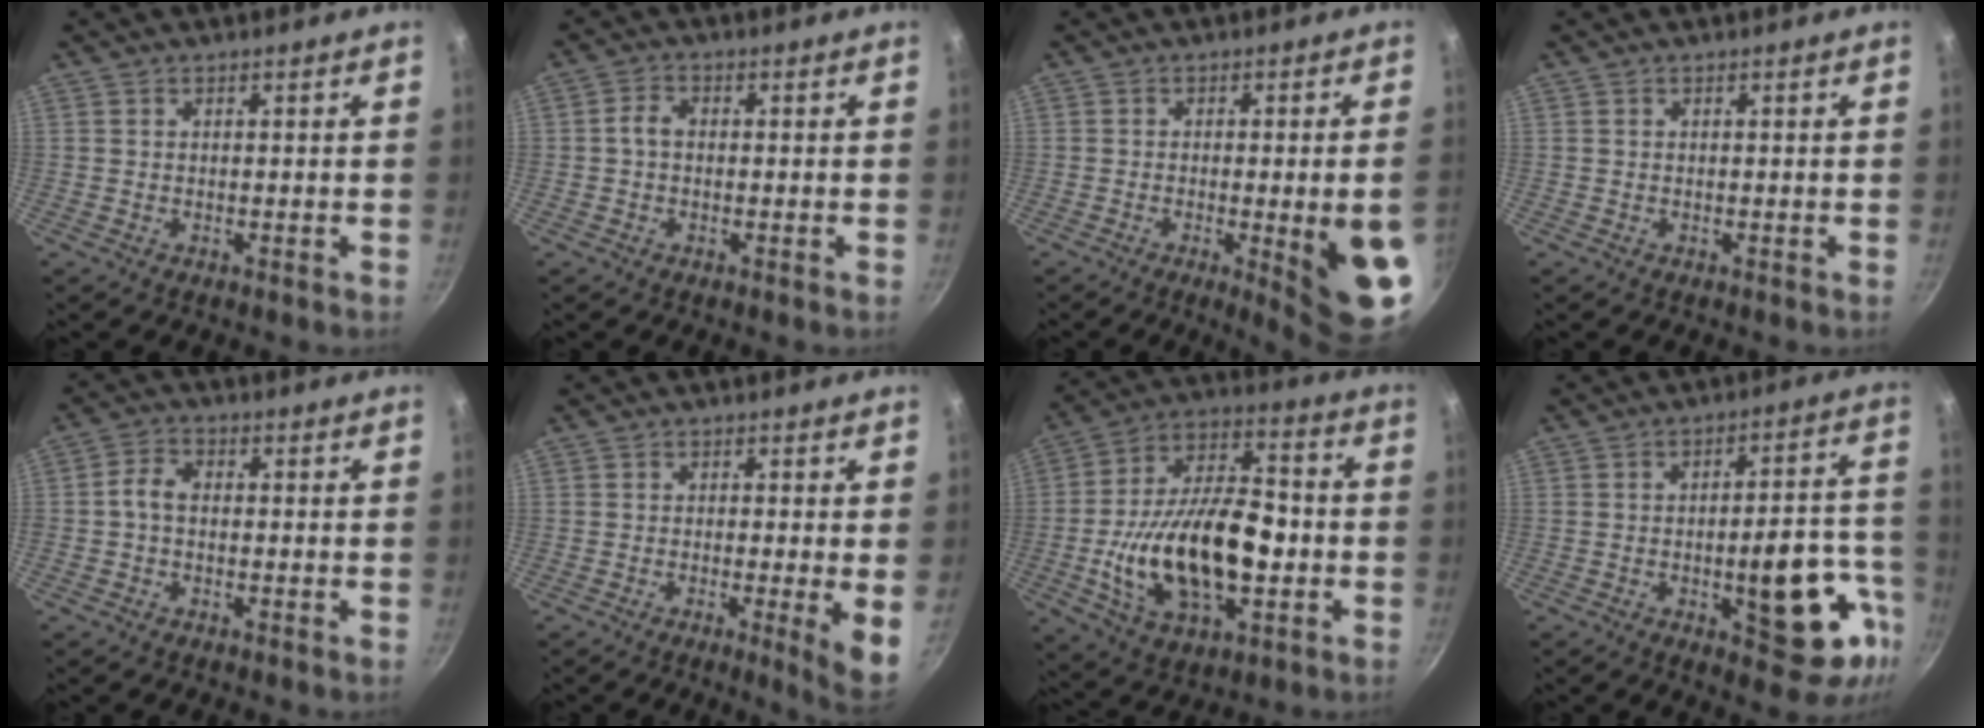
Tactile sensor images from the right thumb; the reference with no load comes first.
{"total": 2.7, "force": [-0.1, 1.9, 1.8], "torque": [-0.032, 0.013, -0.007]}
{"total": 12.9, "force": [-3.0, 2.2, 12.3], "torque": [-0.136, 0.005, -0.029]}
{"total": 0.0}
{"total": 3.5, "force": [-0.4, 2.3, 2.5], "torque": [-0.050, 0.017, -0.018]}
{"total": 5.8, "force": [-0.8, 0.4, 5.8], "torque": [-0.076, -0.010, -0.012]}
{"total": 23.6, "force": [-4.0, 13.0, 19.4], "torque": [-0.323, 0.035, -0.064]}
{"total": 17.9, "force": [-5.8, 7.2, 15.2], "torque": [-0.149, 0.036, -0.071]}